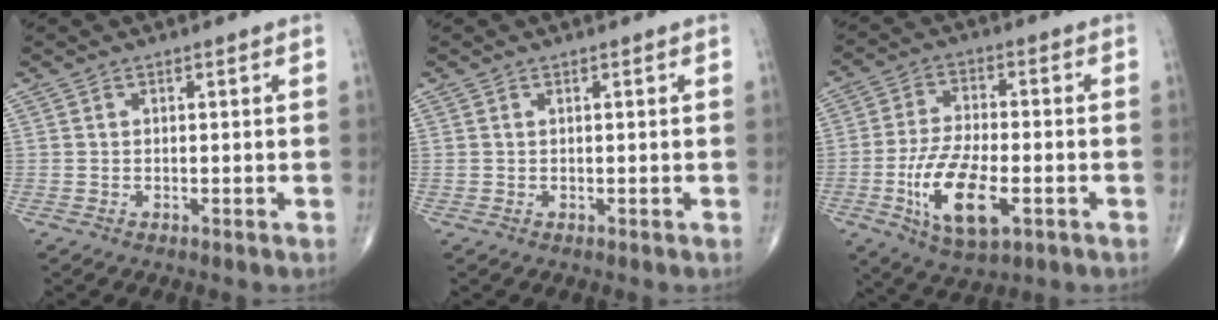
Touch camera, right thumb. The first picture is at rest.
{"total": 0.0}
{"total": 13.5, "force": [-4.3, 5.9, 11.3], "torque": [-0.214, 0.005, -0.073]}